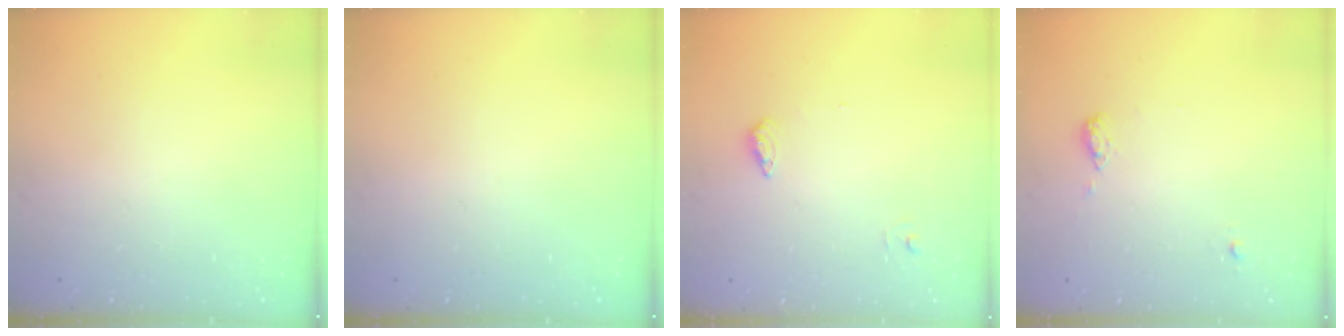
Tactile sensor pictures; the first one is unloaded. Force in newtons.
{"total": 0.0}
{"total": 5.9, "press": 5.8, "slide": 1.4}
{"total": 7.0, "press": 6.3, "slide": 2.9}